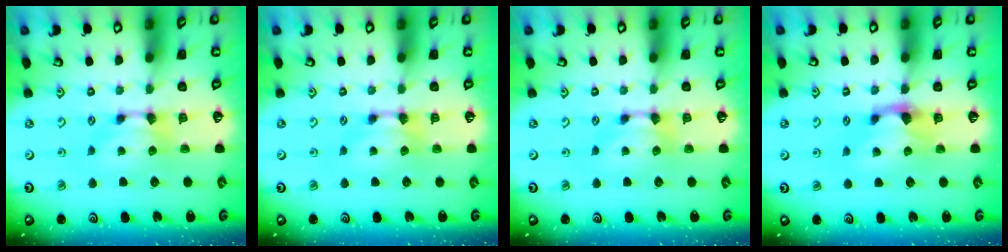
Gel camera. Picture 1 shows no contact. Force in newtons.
{"total": 0.0}
{"total": 0.0}
{"total": 1.4, "press": 0.9, "slide": 1.0}